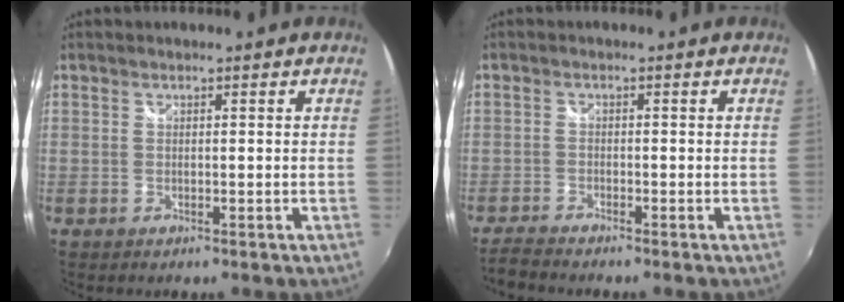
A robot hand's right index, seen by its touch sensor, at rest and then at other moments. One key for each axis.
{"total": 3.5, "fx": -3.3, "fy": 0.2, "fz": 1.0, "tx": -0.031, "ty": -0.016, "tz": -0.066}